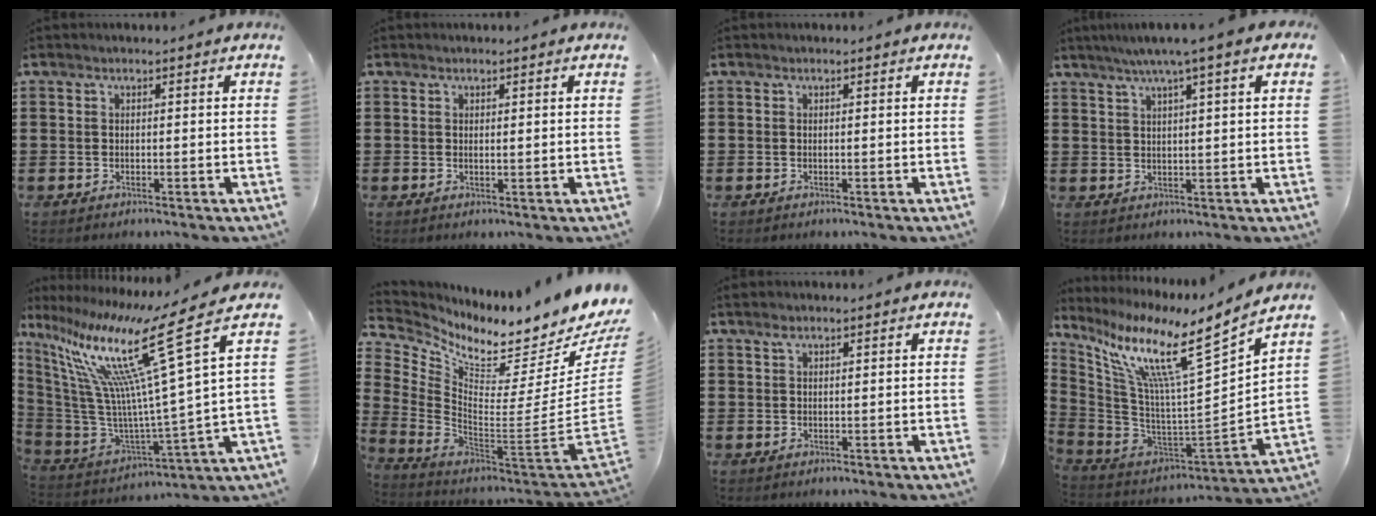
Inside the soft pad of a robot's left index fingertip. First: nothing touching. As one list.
[{"total": 0.5, "force": [0.4, 0.0, 0.3], "torque": [-0.007, -0.001, 0.008]}, {"total": 0.0}, {"total": 5.1, "force": [3.4, 0.3, 3.8], "torque": [-0.080, 0.001, 0.058]}, {"total": 19.8, "force": [10.0, 2.6, 16.9], "torque": [-0.374, -0.069, 0.149]}, {"total": 5.3, "force": [4.4, 0.9, 2.9], "torque": [-0.063, -0.065, 0.063]}, {"total": 1.1, "force": [0.7, 0.5, 0.6], "torque": [-0.014, 0.004, 0.013]}, {"total": 13.0, "force": [8.6, 1.1, 9.7], "torque": [-0.209, -0.065, 0.134]}]